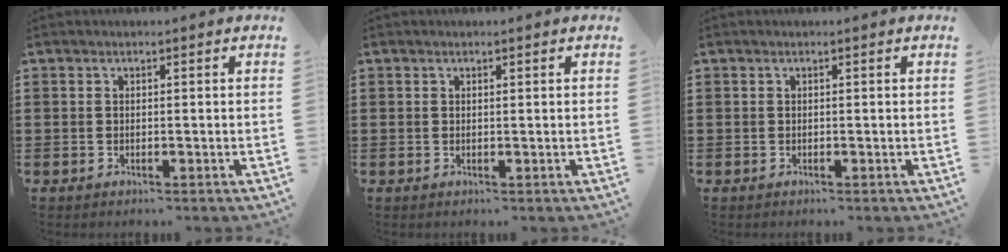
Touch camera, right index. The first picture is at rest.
{"total": 0.0}
{"total": 0.0}